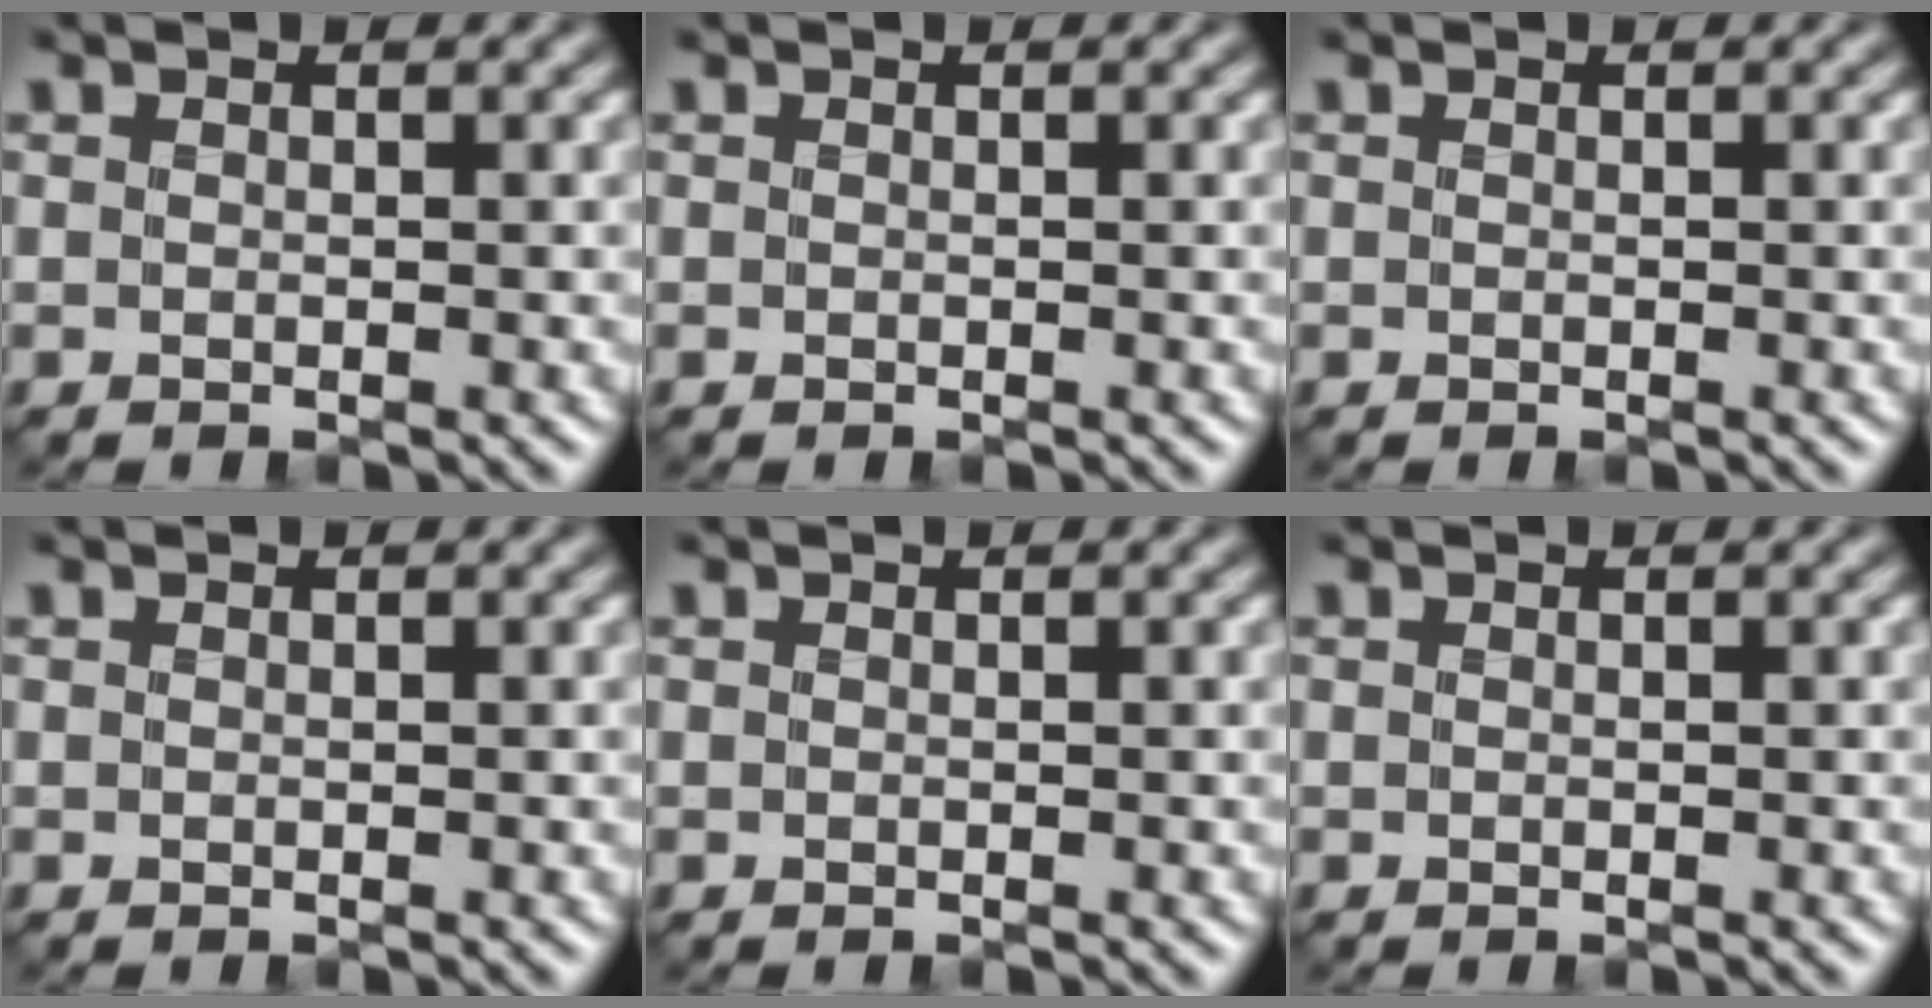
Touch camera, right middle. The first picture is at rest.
{"total": 0.0}
{"total": 0.0}
{"total": 0.0}
{"total": 0.0}
{"total": 0.0}